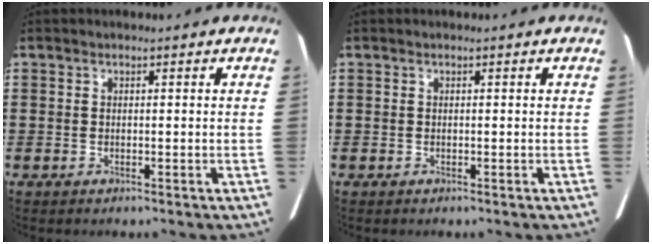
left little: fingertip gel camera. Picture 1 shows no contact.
{"total": 0.0}